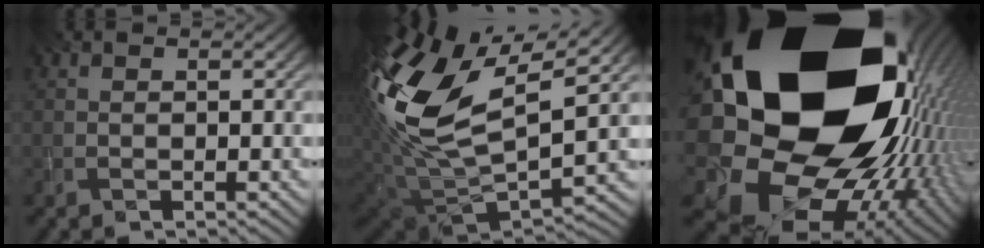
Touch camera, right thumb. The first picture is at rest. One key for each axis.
{"total": 16.6, "fx": 4.7, "fy": 8.5, "fz": 13.4, "tx": -0.309, "ty": 0.000, "tz": 0.088}
{"total": 25.1, "fx": 4.9, "fy": 19.0, "fz": 15.7, "tx": -0.323, "ty": -0.085, "tz": 0.081}